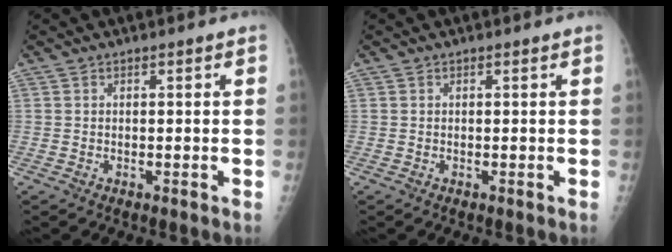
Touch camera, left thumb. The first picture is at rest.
{"total": 0.0}